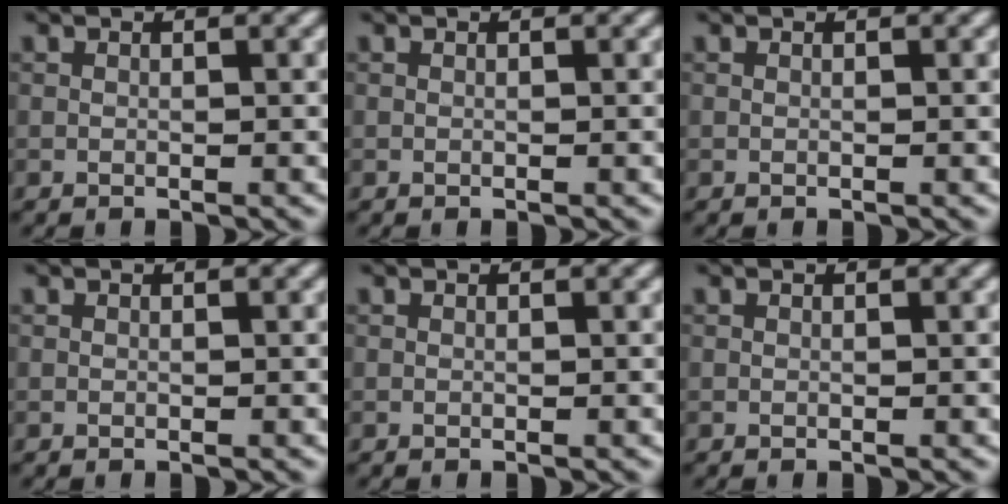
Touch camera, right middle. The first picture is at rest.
{"total": 0.0}
{"total": 0.0}
{"total": 0.0}
{"total": 0.0}
{"total": 0.0}